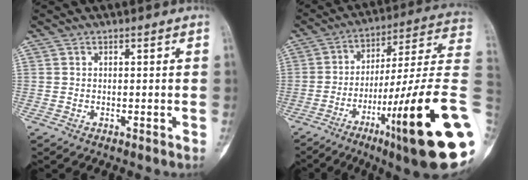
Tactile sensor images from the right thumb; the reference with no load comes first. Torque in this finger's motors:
{"motor_torque": [3.55, 1.45, 1.40, -1.37, 0.50]}